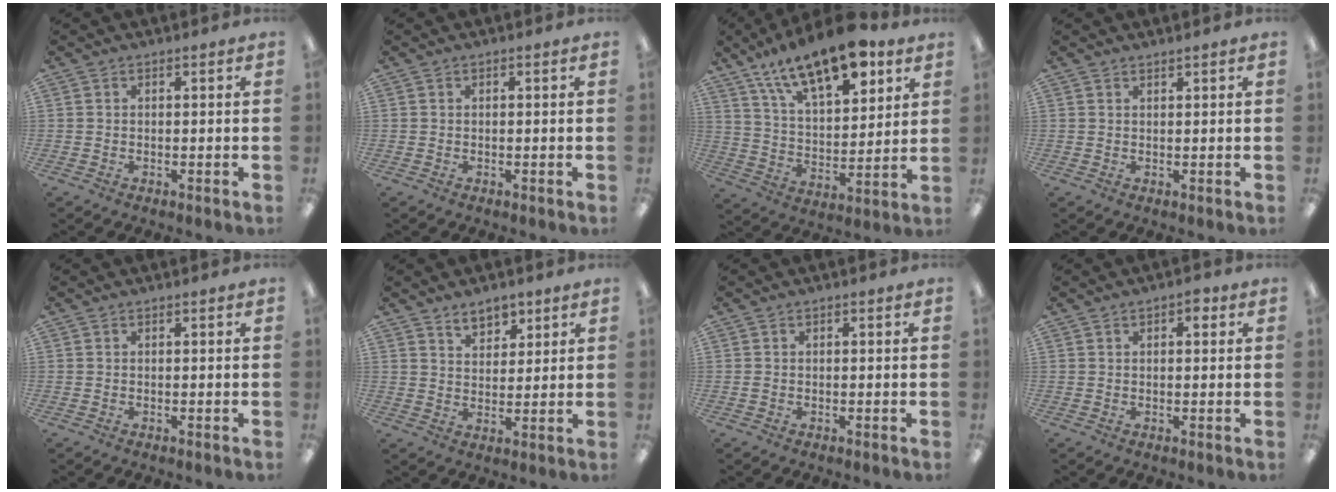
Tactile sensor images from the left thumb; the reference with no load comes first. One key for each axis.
{"total": 0.0}
{"total": 18.7, "fx": 13.2, "fy": 7.5, "fz": 10.9, "tx": -0.182, "ty": -0.075, "tz": 0.229}
{"total": 0.8, "fx": 0.8, "fy": 0.0, "fz": 0.0, "tx": 0.000, "ty": 0.000, "tz": 0.015}
{"total": 0.0}
{"total": 5.8, "fx": 4.4, "fy": 3.3, "fz": 1.9, "tx": -0.018, "ty": -0.018, "tz": 0.077}
{"total": 0.7, "fx": -0.1, "fy": 0.5, "fz": 0.4, "tx": -0.007, "ty": 0.004, "tz": -0.004}
{"total": 2.9, "fx": 1.1, "fy": 1.6, "fz": 2.1, "tx": -0.018, "ty": -0.002, "tz": 0.012}